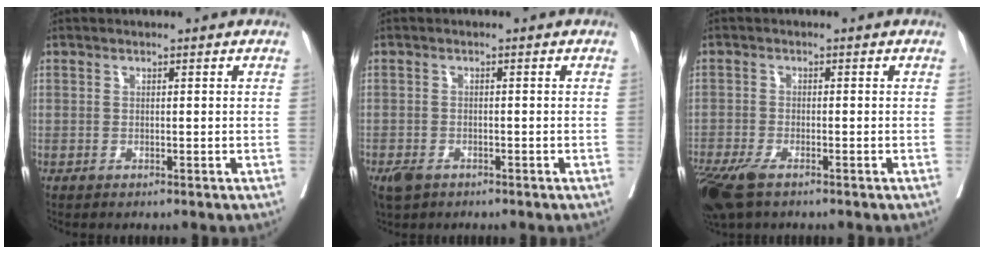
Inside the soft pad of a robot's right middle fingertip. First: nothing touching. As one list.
[{"total": 3.6, "force": [-2.4, 2.1, 1.7], "torque": [-0.033, -0.005, -0.038]}, {"total": 8.2, "force": [-5.7, 2.8, 5.2], "torque": [-0.106, -0.021, -0.101]}]